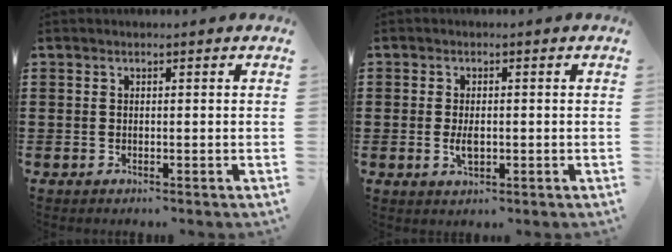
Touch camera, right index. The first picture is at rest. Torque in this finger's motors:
{"motor_torque": [1.43, 0.71, 0.16, -0.09]}